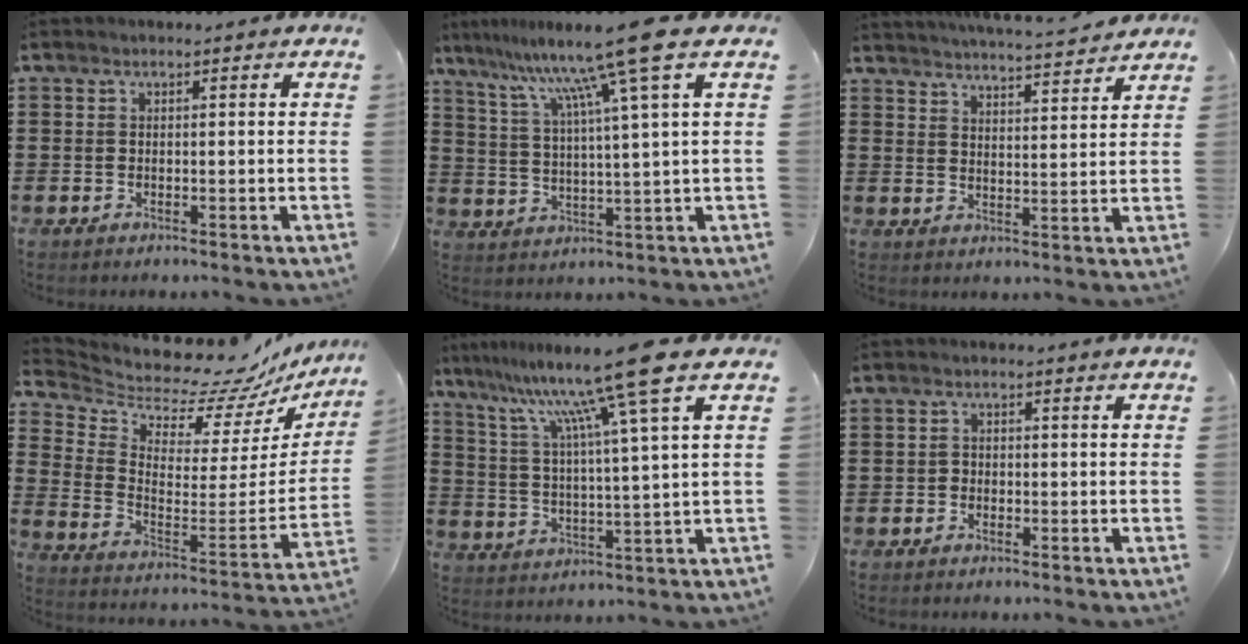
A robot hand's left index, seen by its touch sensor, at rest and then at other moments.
{"total": 12.2, "force": [7.6, -1.7, 9.3], "torque": [-0.202, -0.027, 0.116]}
{"total": 4.2, "force": [4.2, -0.3, 0.4], "torque": [-0.024, -0.029, 0.072]}
{"total": 8.4, "force": [8.1, 1.1, 2.0], "torque": [-0.070, -0.085, 0.129]}
{"total": 13.1, "force": [8.6, -1.4, 9.8], "torque": [-0.201, -0.044, 0.126]}
{"total": 1.1, "force": [-0.8, 0.6, 0.2], "torque": [-0.008, 0.001, -0.018]}